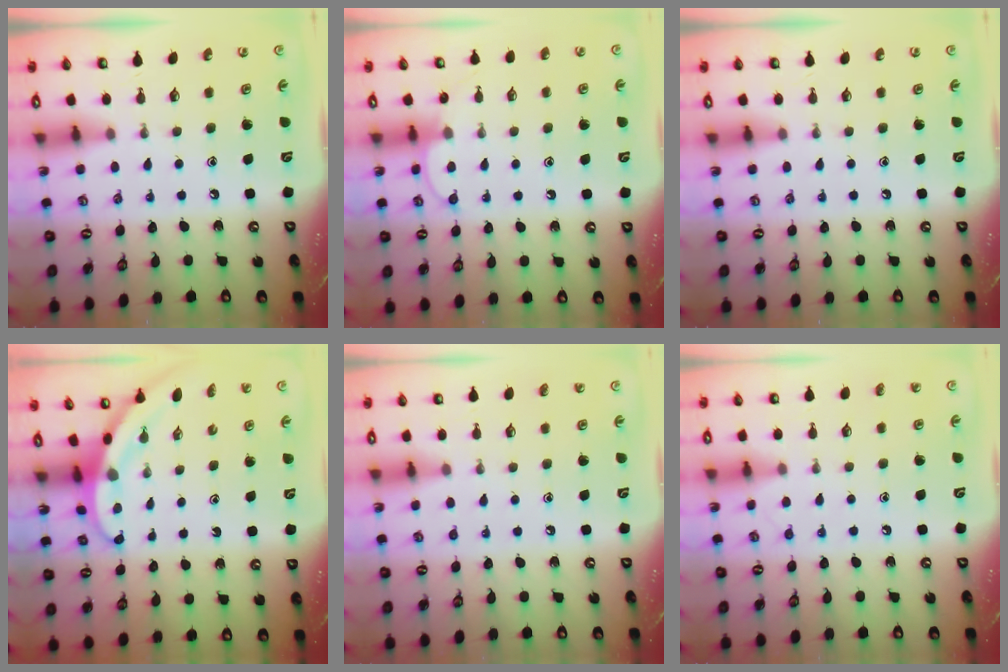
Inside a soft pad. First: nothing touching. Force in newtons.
{"total": 6.7, "press": 6.6, "slide": 0.6}
{"total": 0.0}
{"total": 3.2, "press": 3.2, "slide": 0.2}
{"total": 2.0, "press": 2.0, "slide": 0.2}
{"total": 5.8, "press": 5.8, "slide": 0.6}